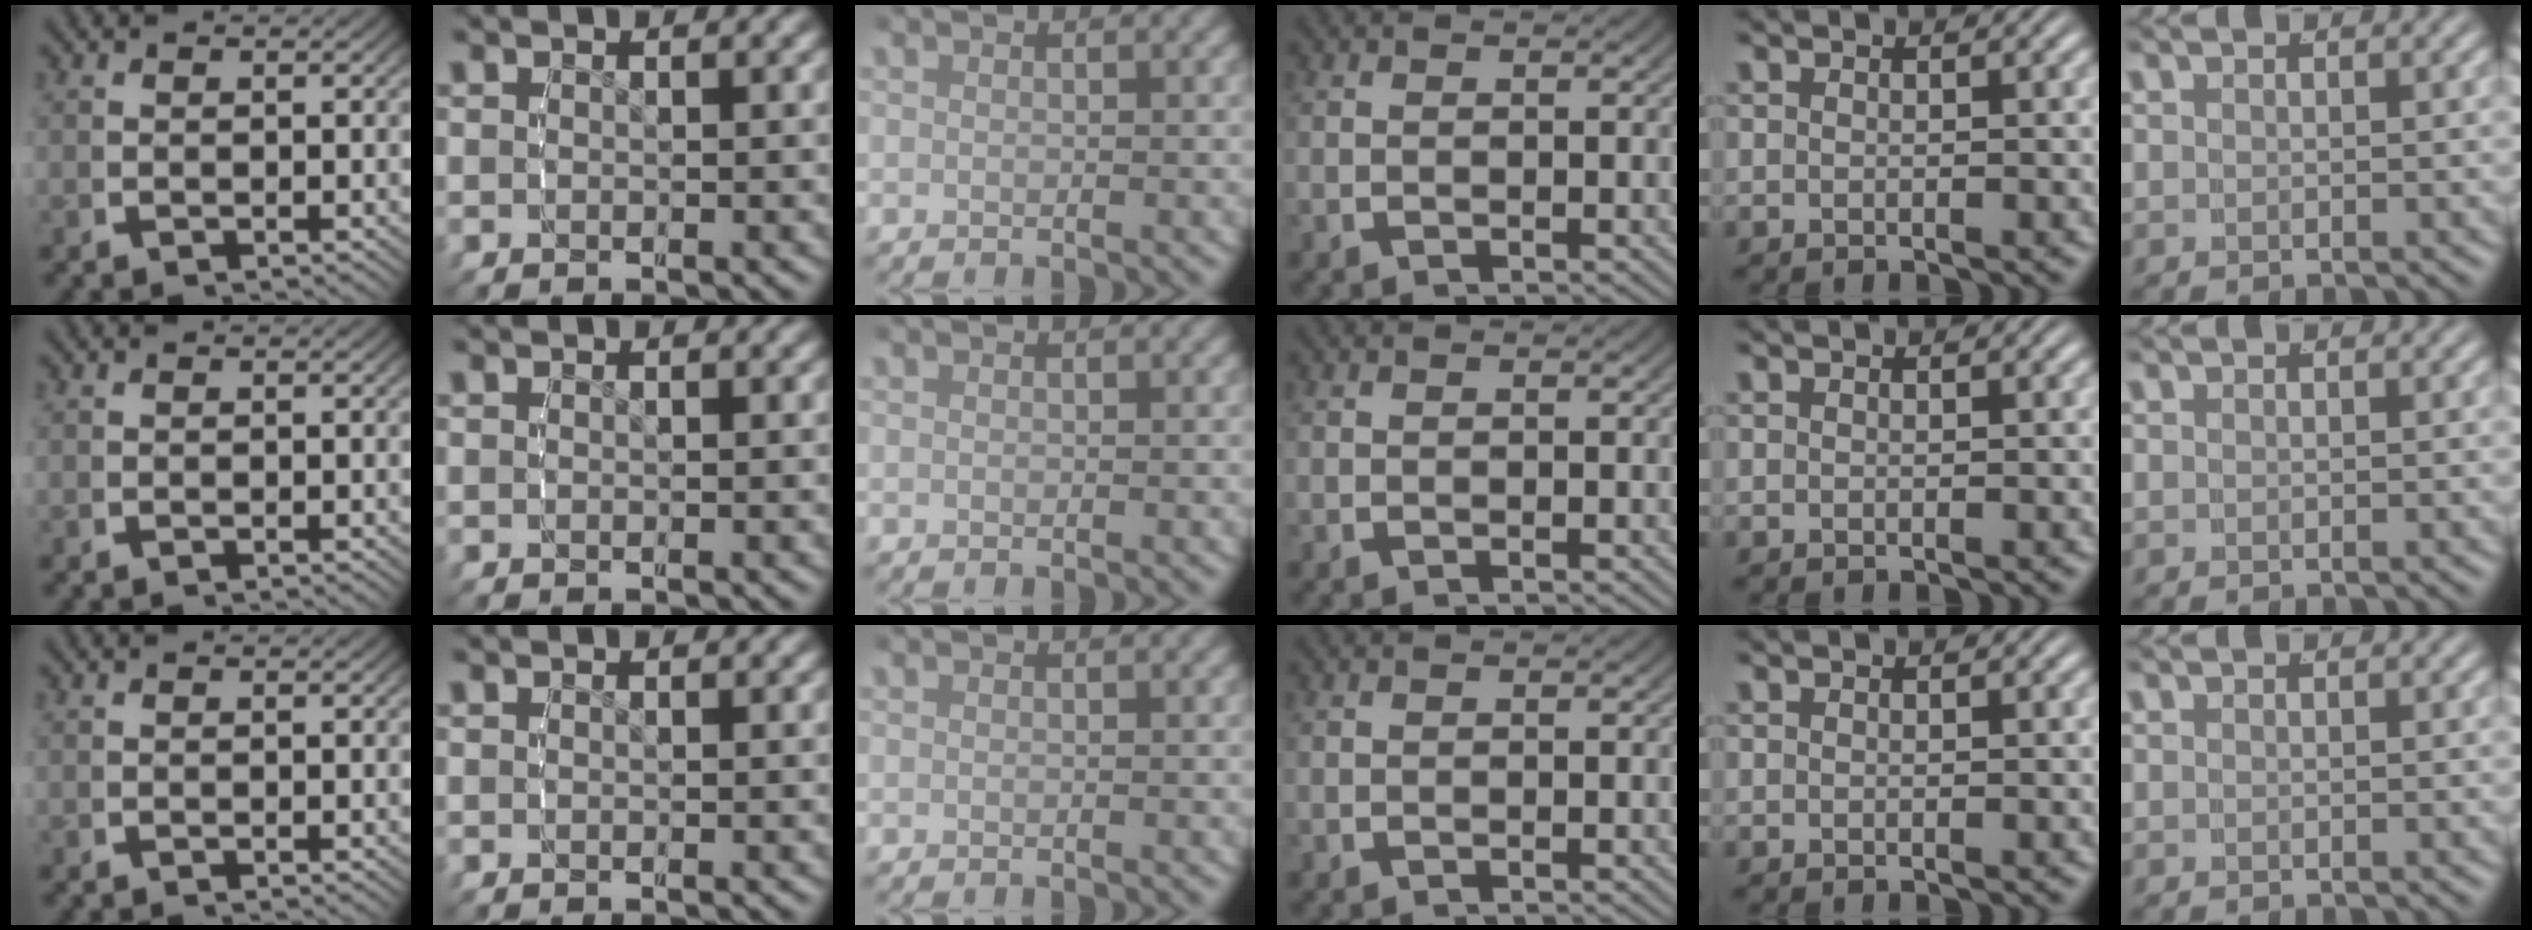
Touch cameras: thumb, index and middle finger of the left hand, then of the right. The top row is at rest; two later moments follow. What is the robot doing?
{"motion": "reach", "object": "router"}